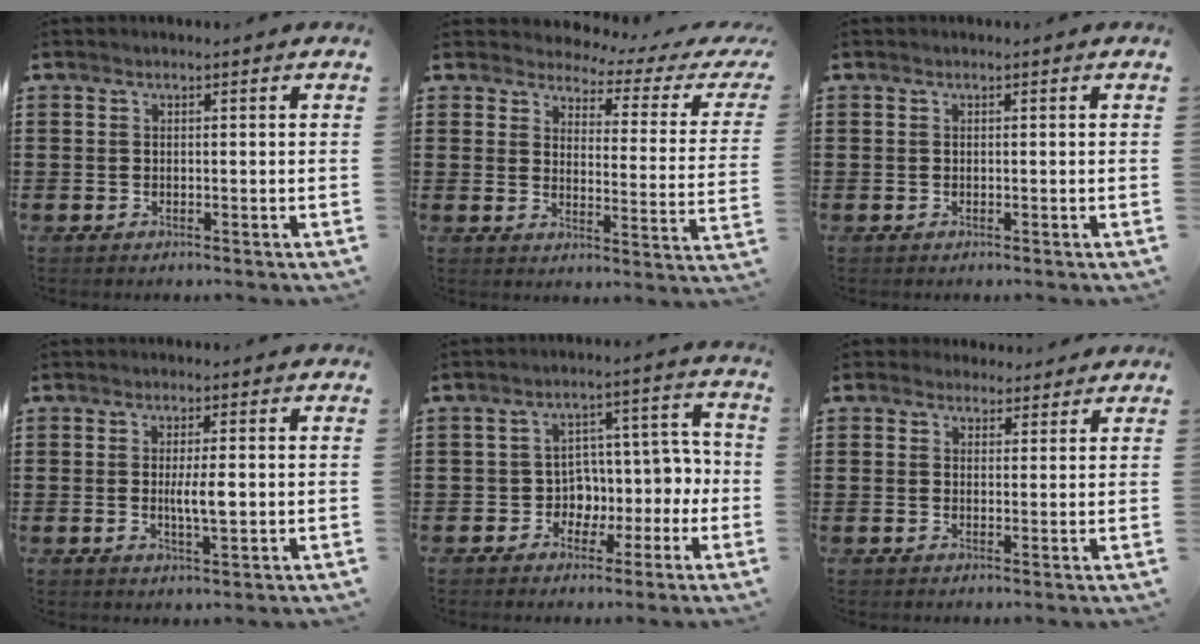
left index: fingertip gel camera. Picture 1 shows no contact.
{"total": 2.6, "force": [2.3, 0.5, 1.0], "torque": [-0.039, -0.022, 0.032]}
{"total": 0.0}
{"total": 3.9, "force": [0.1, 0.7, 3.8], "torque": [-0.077, -0.007, -0.001]}
{"total": 5.3, "force": [-0.8, 5.1, 0.9], "torque": [-0.039, -0.013, -0.017]}
{"total": 2.6, "force": [2.3, 1.3, 0.1], "torque": [-0.011, 0.005, 0.044]}